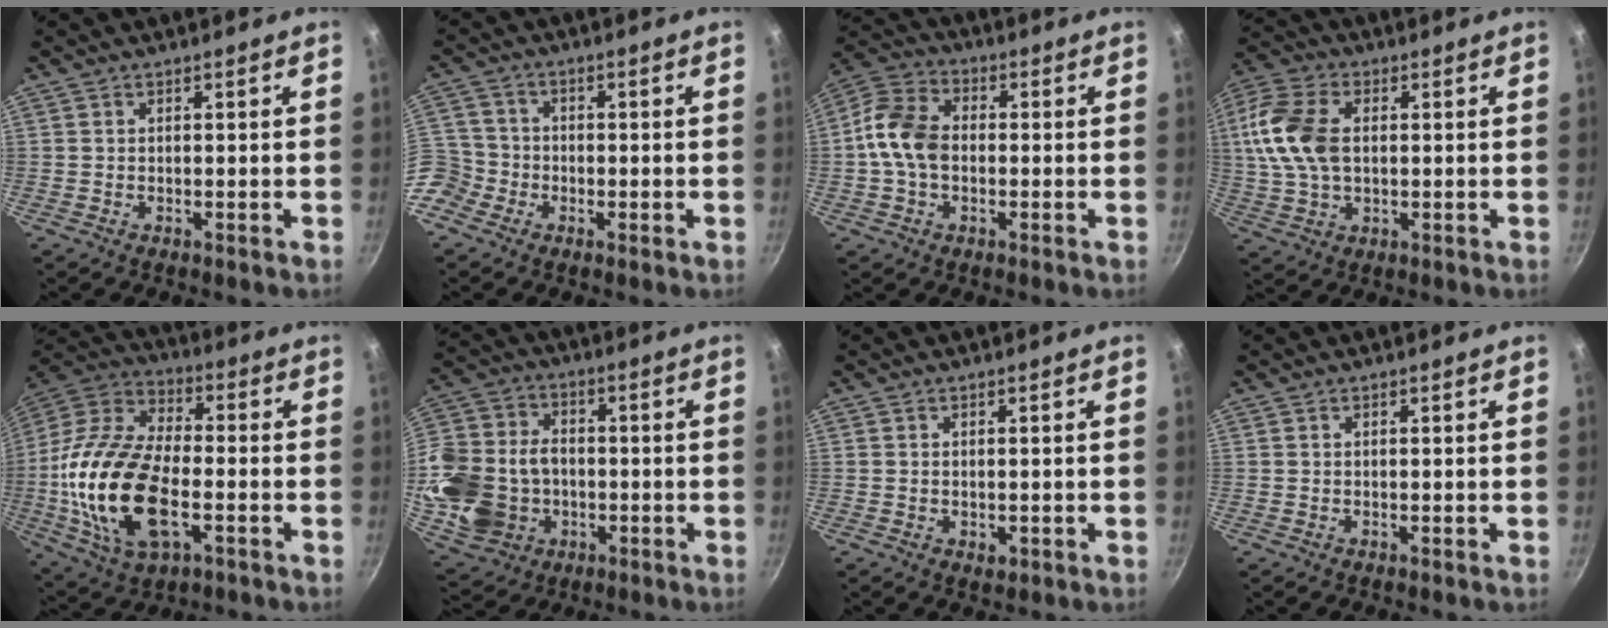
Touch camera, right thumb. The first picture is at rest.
{"total": 7.7, "force": [-3.5, 6.6, 1.9], "torque": [-0.012, 0.038, -0.078]}
{"total": 10.5, "force": [-0.7, 7.5, 7.2], "torque": [-0.123, 0.029, -0.031]}
{"total": 13.7, "force": [1.6, 8.7, 10.4], "torque": [-0.202, 0.015, 0.022]}
{"total": 23.1, "force": [-4.3, 12.2, 19.2], "torque": [-0.379, 0.023, -0.084]}
{"total": 19.4, "force": [-3.0, 15.4, 11.4], "torque": [-0.226, 0.029, -0.042]}
{"total": 1.7, "force": [-0.3, 1.2, 1.2], "torque": [-0.015, -0.003, -0.004]}
{"total": 0.0}